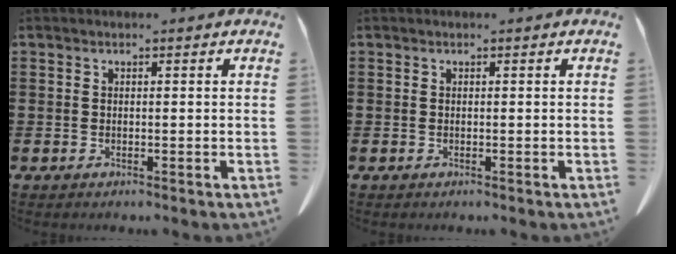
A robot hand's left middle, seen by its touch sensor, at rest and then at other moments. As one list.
[{"total": 0.0}]